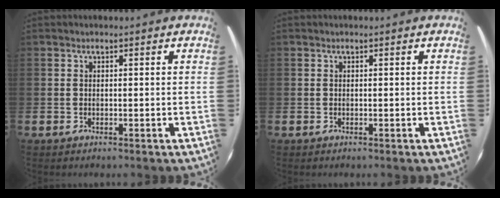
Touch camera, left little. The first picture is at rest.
{"total": 0.0}